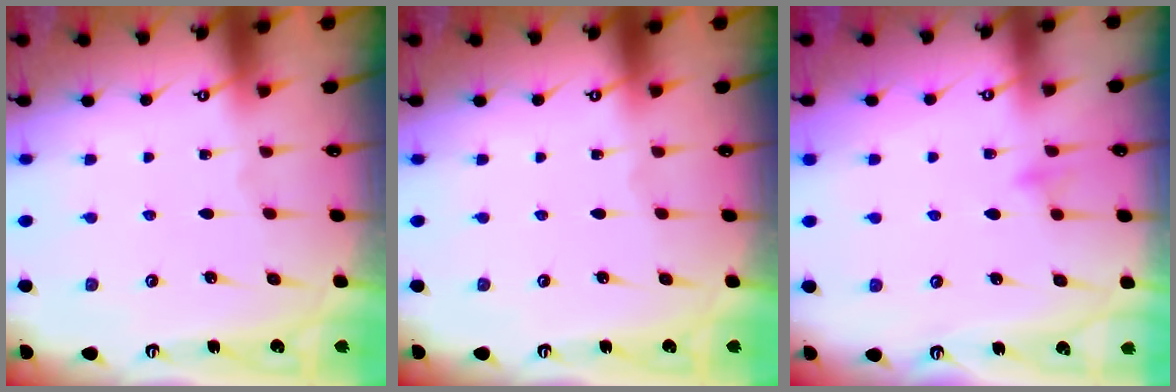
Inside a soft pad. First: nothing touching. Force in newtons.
{"total": 0.0}
{"total": 7.3, "press": 7.2, "slide": 0.7}